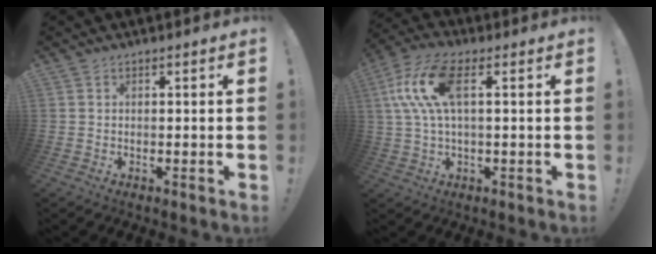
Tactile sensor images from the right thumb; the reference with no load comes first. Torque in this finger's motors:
{"motor_torque": [1.01, 0.94, 1.15, 0.06, 0.43]}